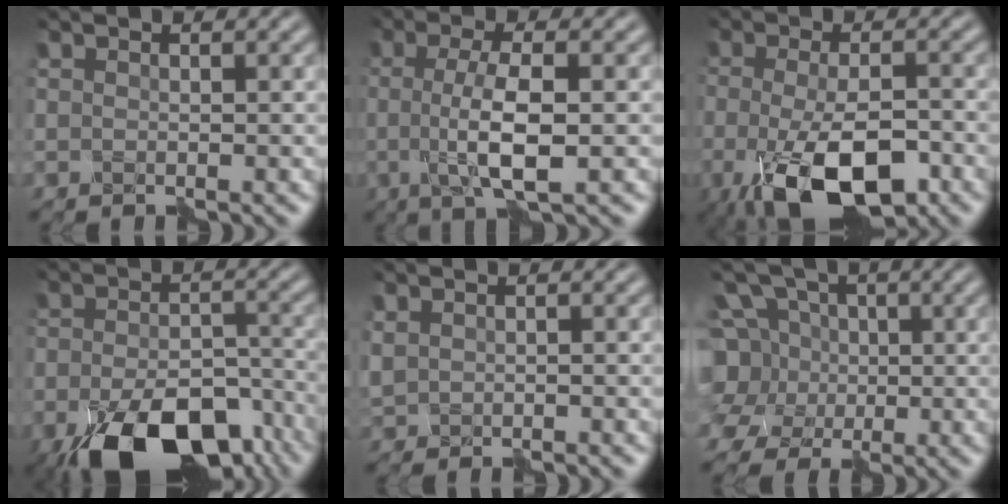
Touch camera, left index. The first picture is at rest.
{"total": 5.6, "force": [-1.0, 1.5, 5.2], "torque": [-0.095, -0.001, -0.021]}
{"total": 9.4, "force": [-4.4, 3.5, 7.6], "torque": [-0.137, -0.012, -0.077]}
{"total": 13.7, "force": [-8.3, 6.6, 8.6], "torque": [-0.160, -0.037, -0.127]}
{"total": 1.0, "force": [-0.2, 1.0, 0.3], "torque": [-0.008, -0.002, 0.001]}
{"total": 9.5, "force": [0.3, 8.6, 4.0], "torque": [-0.104, 0.037, -0.034]}